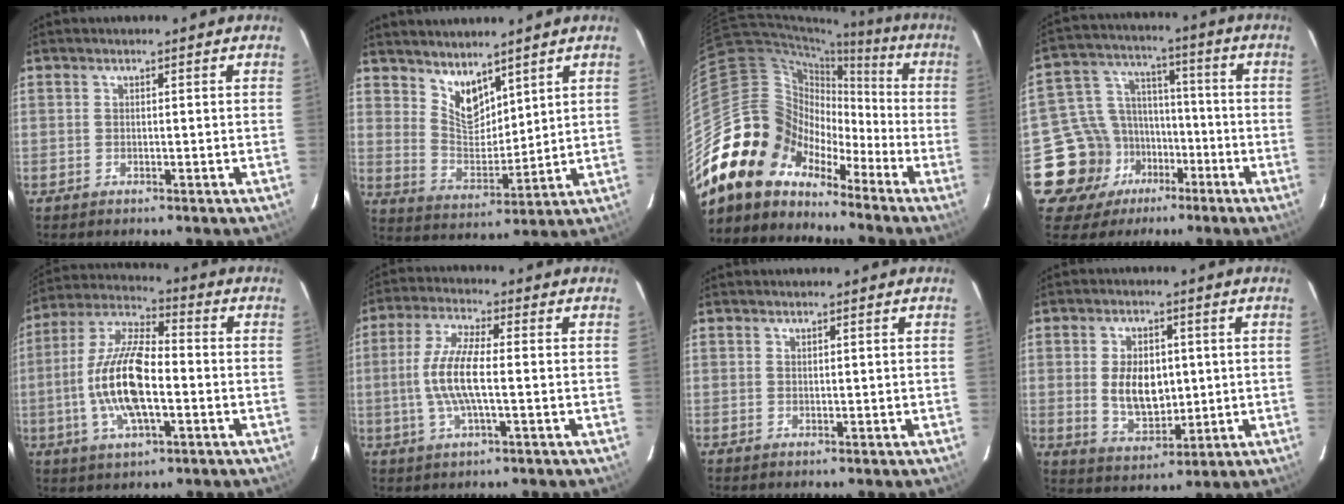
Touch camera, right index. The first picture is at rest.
{"total": 7.8, "force": [6.0, 3.6, 3.4], "torque": [-0.050, -0.003, 0.121]}
{"total": 16.7, "force": [-11.7, 11.4, 3.8], "torque": [-0.083, 0.051, -0.221]}
{"total": 13.4, "force": [-6.5, 11.1, 3.8], "torque": [-0.101, 0.041, -0.095]}
{"total": 15.2, "force": [-2.8, 5.7, 13.8], "torque": [-0.285, 0.003, -0.055]}
{"total": 9.5, "force": [-0.8, 2.2, 9.2], "torque": [-0.188, 0.002, -0.019]}
{"total": 0.0}
{"total": 9.2, "force": [0.6, 5.8, 7.2], "torque": [-0.137, -0.002, 0.023]}